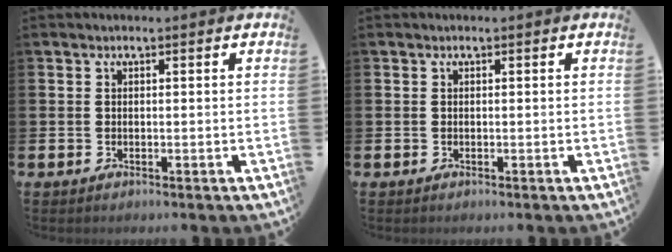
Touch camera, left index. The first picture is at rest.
{"total": 0.0}